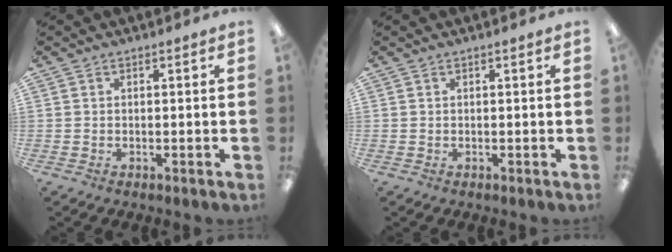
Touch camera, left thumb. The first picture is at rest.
{"total": 0.0}